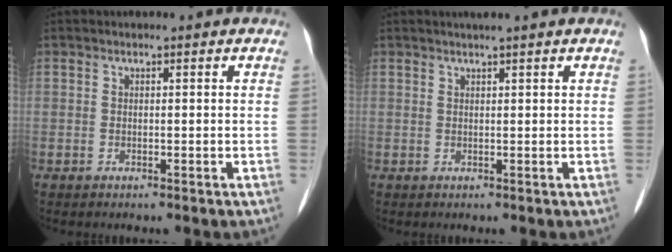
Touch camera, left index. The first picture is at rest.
{"total": 2.2, "force": [1.8, -0.4, 1.2], "torque": [-0.013, 0.010, 0.031]}